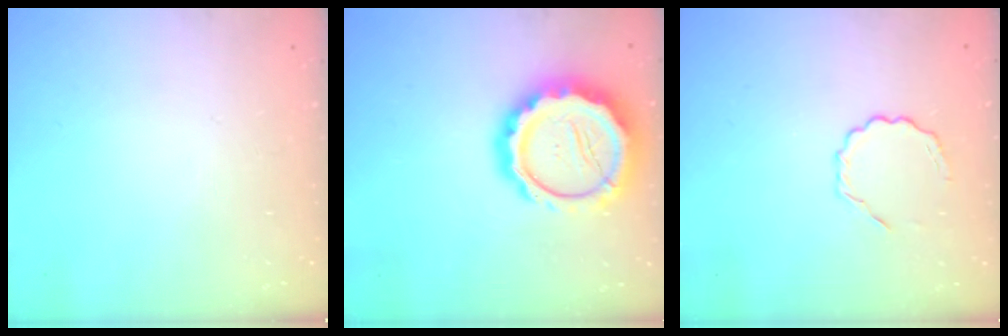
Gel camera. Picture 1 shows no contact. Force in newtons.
{"total": 16.1, "press": 15.8, "slide": 3.1}
{"total": 3.8, "press": 3.6, "slide": 1.1}